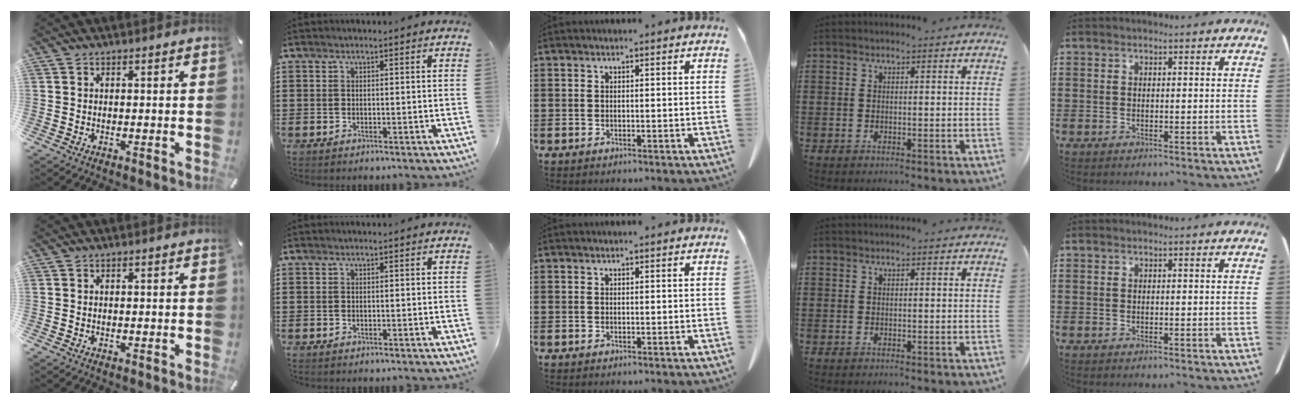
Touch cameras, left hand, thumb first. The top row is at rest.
{}